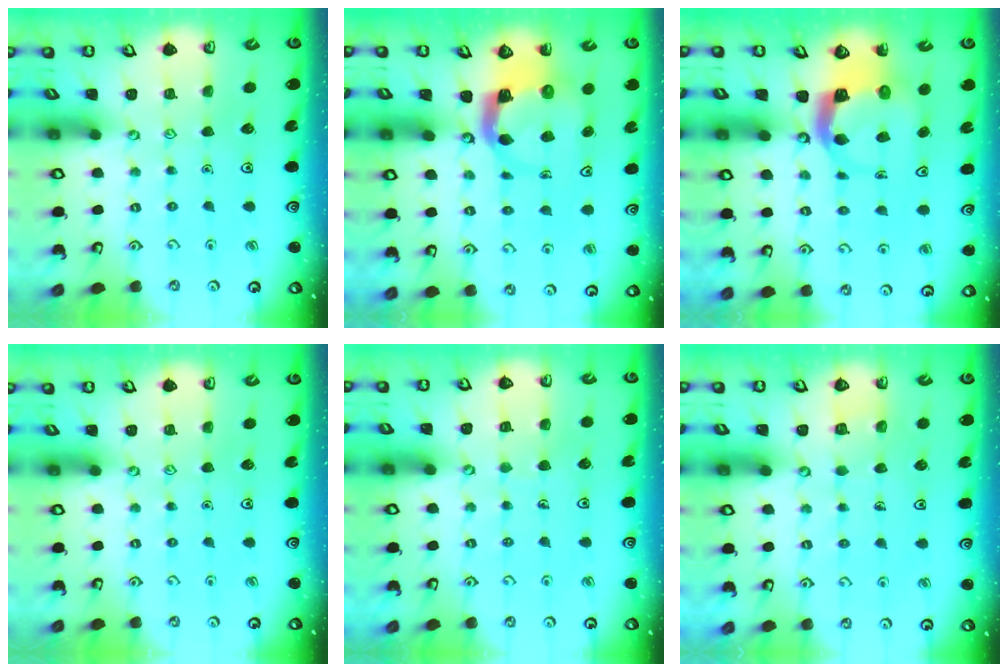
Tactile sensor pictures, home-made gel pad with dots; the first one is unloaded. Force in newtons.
{"total": 4.4, "press": 4.3, "slide": 0.8}
{"total": 5.2, "press": 5.1, "slide": 0.6}
{"total": 0.0}
{"total": 3.4, "press": 3.4, "slide": 0.2}
{"total": 2.7, "press": 2.7, "slide": 0.1}